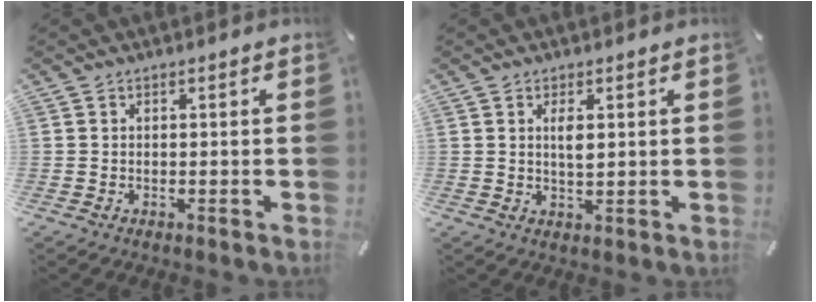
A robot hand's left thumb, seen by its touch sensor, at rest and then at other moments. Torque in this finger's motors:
{"motor_torque": [0.50, 0.46, 0.38, -0.44, 0.07]}